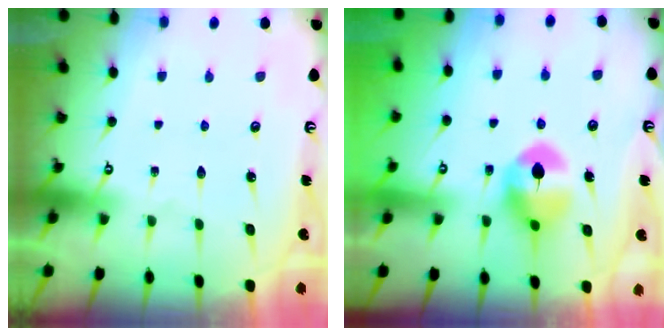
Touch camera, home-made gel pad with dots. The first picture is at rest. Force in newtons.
{"total": 9.8, "press": 9.8, "slide": 0.1}